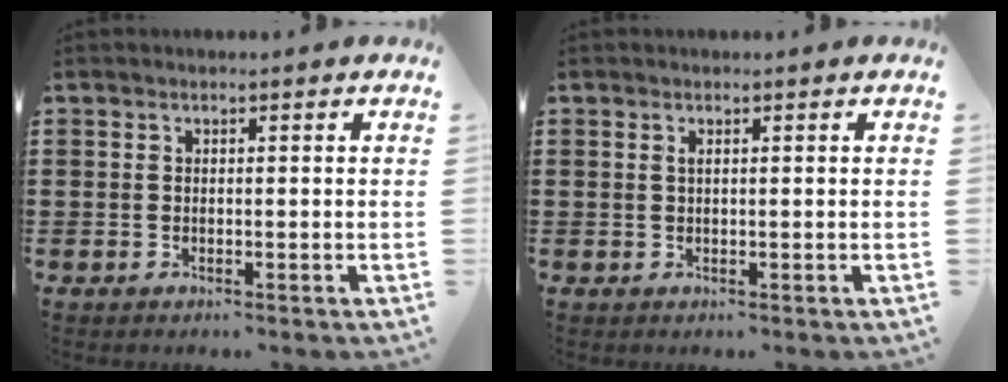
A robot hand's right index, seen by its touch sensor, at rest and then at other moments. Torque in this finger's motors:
{"motor_torque": [0.23, -0.14, 0.11, 0.03]}